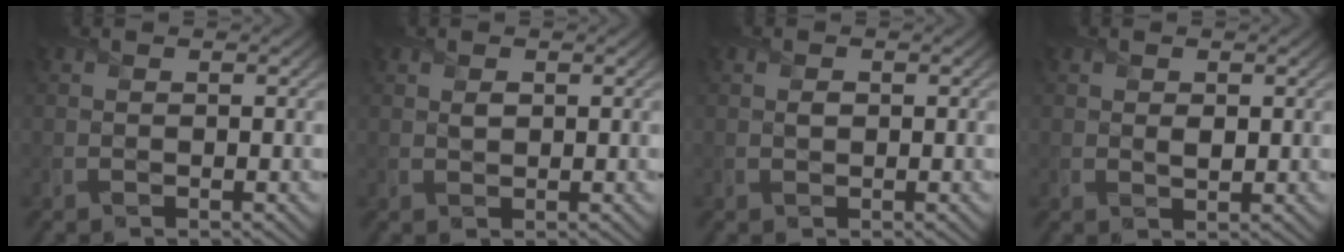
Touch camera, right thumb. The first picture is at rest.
{"total": 0.9, "force": [0.4, 0.7, 0.5], "torque": [-0.011, -0.004, 0.009]}
{"total": 0.8, "force": [0.1, 0.6, 0.4], "torque": [-0.009, -0.003, 0.000]}
{"total": 1.4, "force": [0.3, 1.0, 0.9], "torque": [-0.020, -0.006, 0.006]}